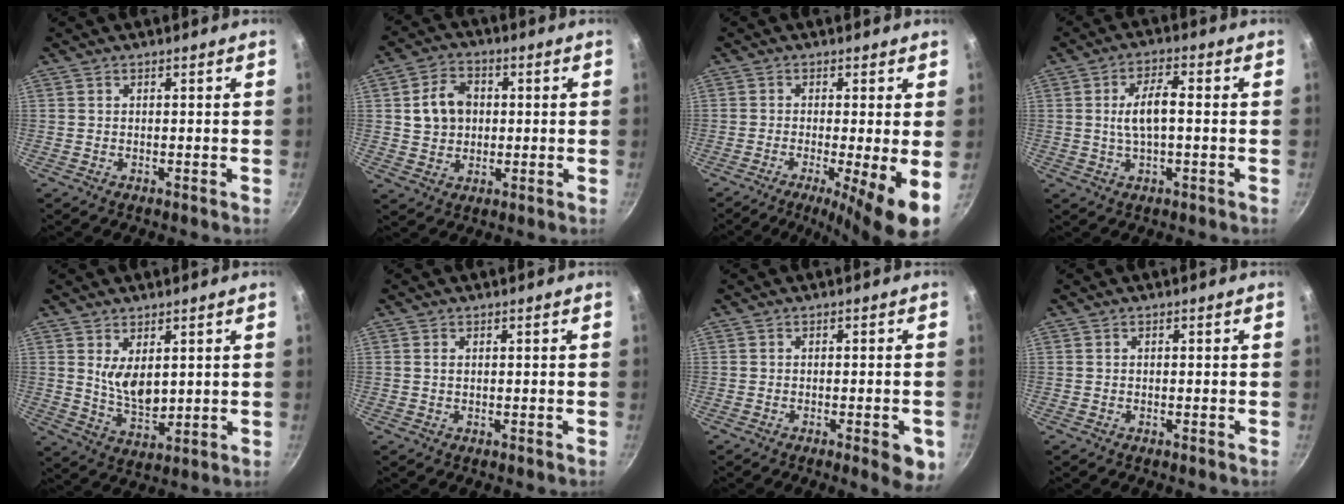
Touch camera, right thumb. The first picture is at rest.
{"total": 8.6, "force": [1.2, 6.8, 5.1], "torque": [-0.064, 0.006, 0.019]}
{"total": 10.8, "force": [-3.5, 1.6, 10.1], "torque": [-0.146, -0.021, -0.052]}
{"total": 6.6, "force": [0.2, 2.6, 6.1], "torque": [-0.121, 0.013, 0.001]}
{"total": 7.1, "force": [2.1, 3.7, 5.7], "torque": [-0.086, -0.027, 0.052]}
{"total": 0.9, "force": [0.2, 0.6, 0.7], "torque": [-0.013, 0.001, 0.006]}
{"total": 5.5, "force": [-2.4, 1.5, 4.7], "torque": [-0.051, 0.000, -0.028]}
{"total": 0.0}